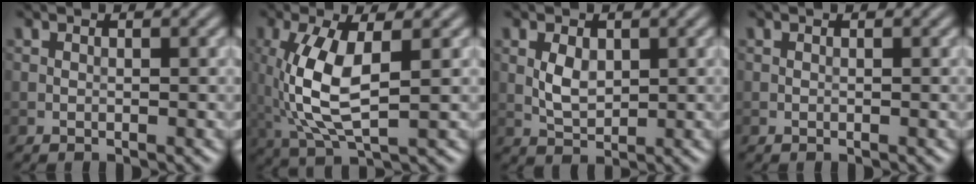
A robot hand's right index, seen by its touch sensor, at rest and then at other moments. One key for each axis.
{"total": 7.4, "fx": 0.3, "fy": 2.9, "fz": 6.8, "tx": -0.158, "ty": -0.006, "tz": 0.010}
{"total": 2.4, "fx": 0.4, "fy": 1.6, "fz": 1.8, "tx": -0.038, "ty": -0.001, "tz": 0.011}
{"total": 0.0}